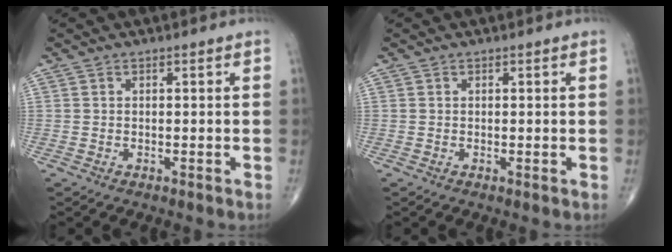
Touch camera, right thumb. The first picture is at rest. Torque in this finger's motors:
{"motor_torque": [0.21, 0.12, 0.12, 0.01, 0.05]}